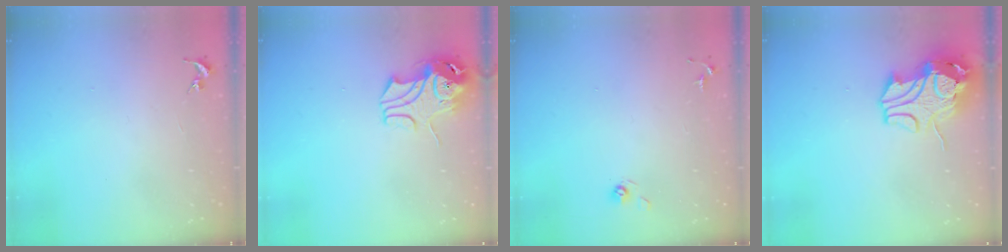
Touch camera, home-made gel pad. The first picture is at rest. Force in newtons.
{"total": 9.1, "press": 9.0, "slide": 1.4}
{"total": 4.7, "press": 4.4, "slide": 1.5}
{"total": 13.3, "press": 13.1, "slide": 2.0}